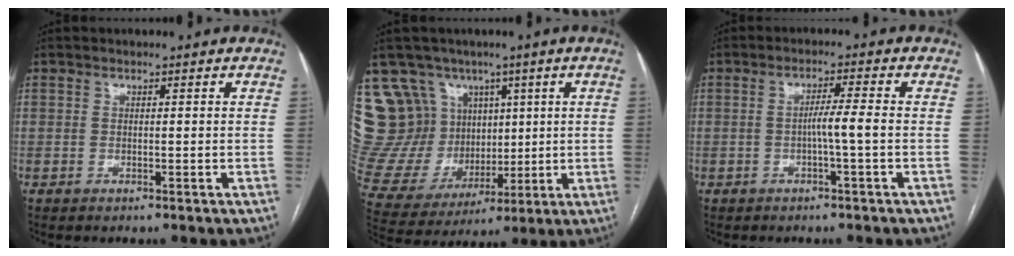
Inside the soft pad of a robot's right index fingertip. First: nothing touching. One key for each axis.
{"total": 19.4, "fx": 8.3, "fy": 16.1, "fz": 7.0, "tx": -0.172, "ty": 0.067, "tz": 0.188}
{"total": 3.5, "fx": -0.8, "fy": -0.6, "fz": 3.3, "tx": -0.055, "ty": 0.004, "tz": -0.013}